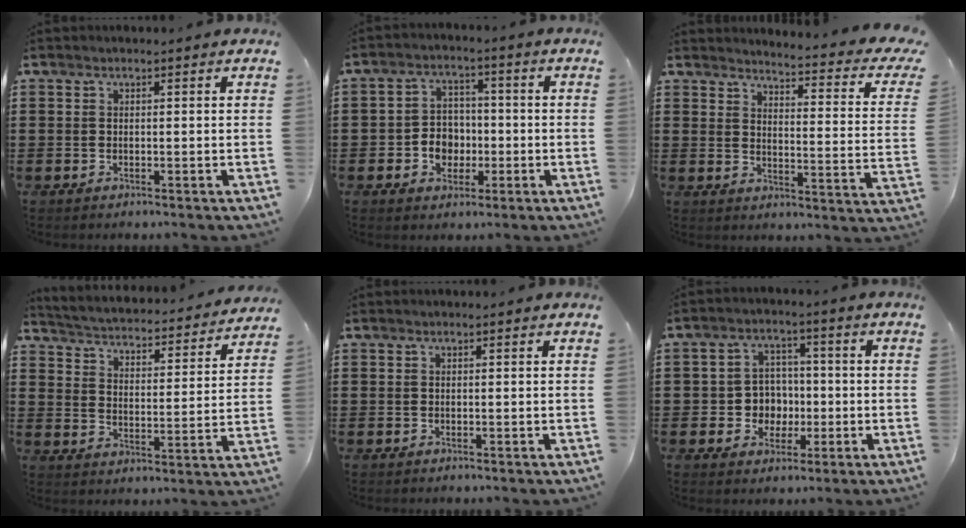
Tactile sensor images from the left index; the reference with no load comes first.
{"total": 5.0, "force": [-1.4, 4.4, 1.9], "torque": [-0.040, 0.011, -0.029]}
{"total": 3.5, "force": [3.2, -0.3, 1.6], "torque": [-0.034, -0.036, 0.043]}
{"total": 2.7, "force": [2.7, -0.3, 0.2], "torque": [-0.024, -0.033, 0.035]}
{"total": 0.0}
{"total": 5.3, "force": [-0.7, 5.1, 1.5], "torque": [-0.039, 0.012, -0.014]}